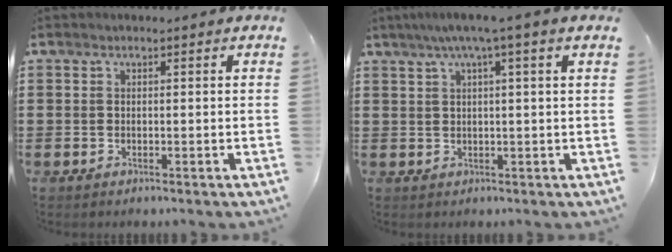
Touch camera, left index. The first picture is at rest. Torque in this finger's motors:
{"motor_torque": [2.14, 0.00, 0.68, 0.21]}